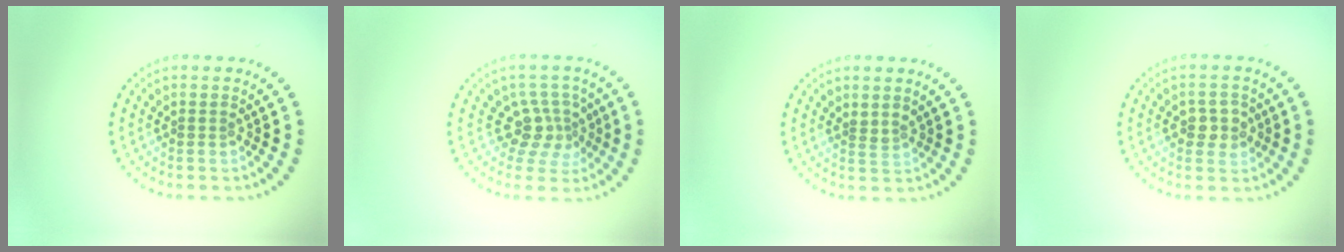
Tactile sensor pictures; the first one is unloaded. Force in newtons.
{"total": 2.9, "press": 2.2, "slide": 1.9}
{"total": 0.9, "press": 0.6, "slide": 0.7}
{"total": 2.1, "press": 2.1, "slide": 0.2}